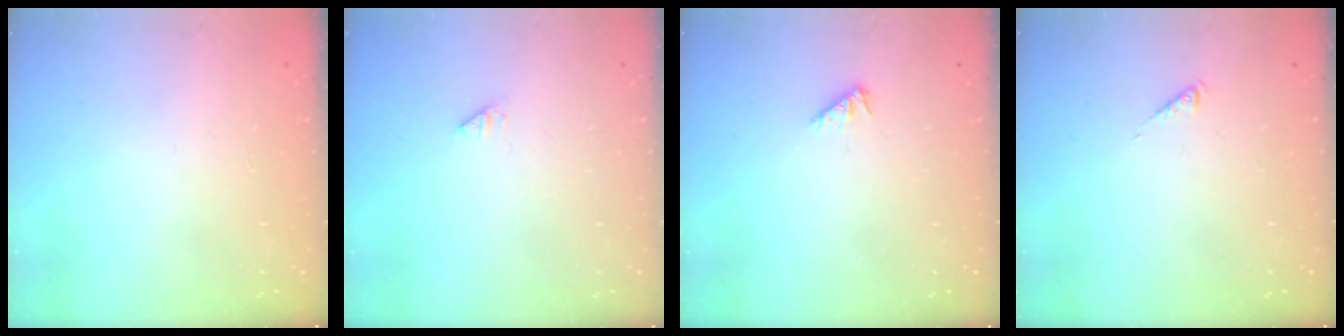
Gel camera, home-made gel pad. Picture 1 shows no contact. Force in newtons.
{"total": 0.0}
{"total": 2.6, "press": 2.5, "slide": 0.6}
{"total": 0.0}